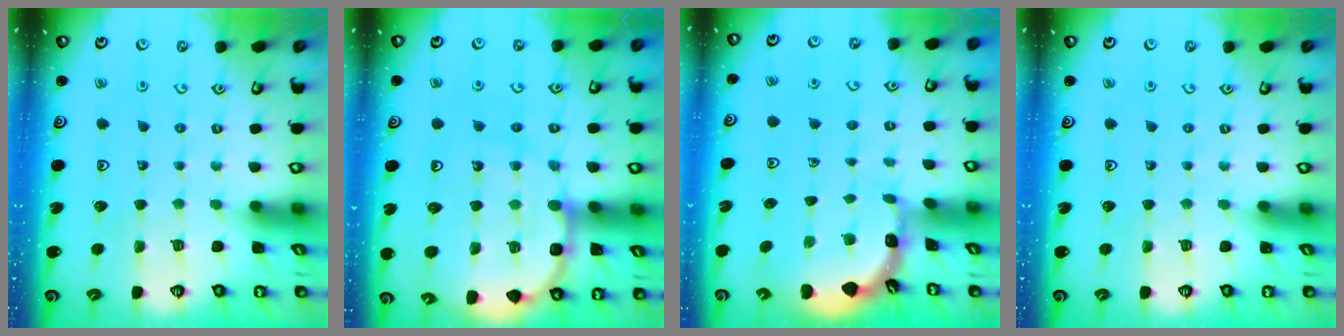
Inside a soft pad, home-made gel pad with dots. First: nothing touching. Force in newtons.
{"total": 15.2, "press": 15.0, "slide": 2.6}
{"total": 1.6, "press": 1.6, "slide": 0.1}
{"total": 0.0}